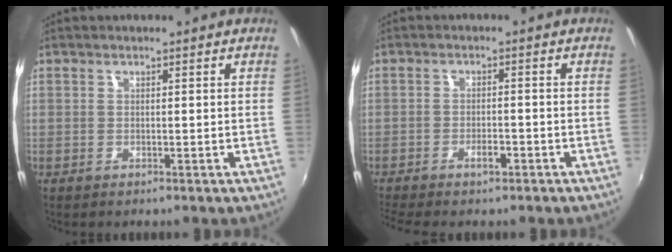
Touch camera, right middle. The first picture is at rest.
{"total": 4.2, "force": [-3.2, 1.2, 2.5], "torque": [-0.061, -0.005, -0.057]}